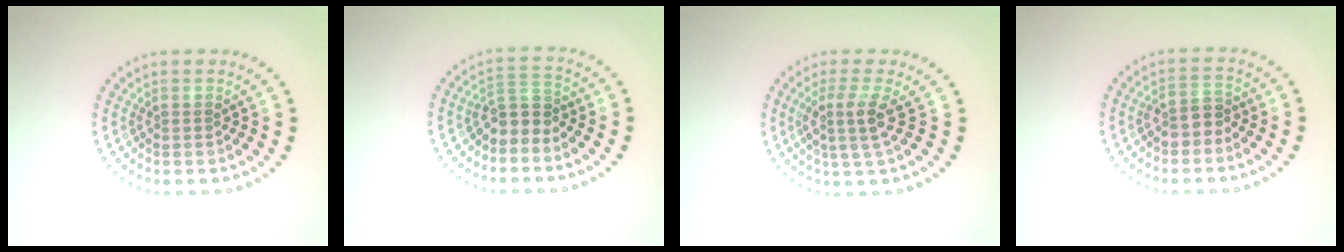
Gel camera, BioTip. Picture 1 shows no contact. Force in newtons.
{"total": 2.5, "press": 1.9, "slide": 1.6}
{"total": 2.9, "press": 2.2, "slide": 1.8}
{"total": 2.1, "press": 1.9, "slide": 0.9}